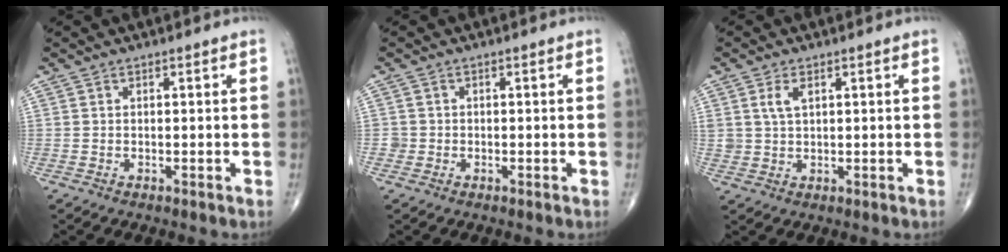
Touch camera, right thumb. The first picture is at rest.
{"total": 1.3, "force": [-0.3, 1.3, -0.1], "torque": [0.011, 0.007, -0.010]}
{"total": 3.4, "force": [1.4, 1.9, 2.4], "torque": [-0.045, -0.005, 0.030]}